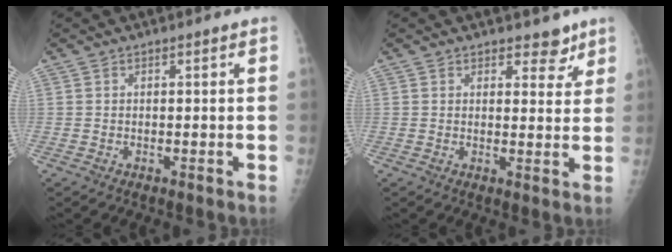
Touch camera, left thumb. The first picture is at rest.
{"total": 4.1, "force": [3.0, 2.2, 1.6], "torque": [0.009, -0.017, 0.039]}